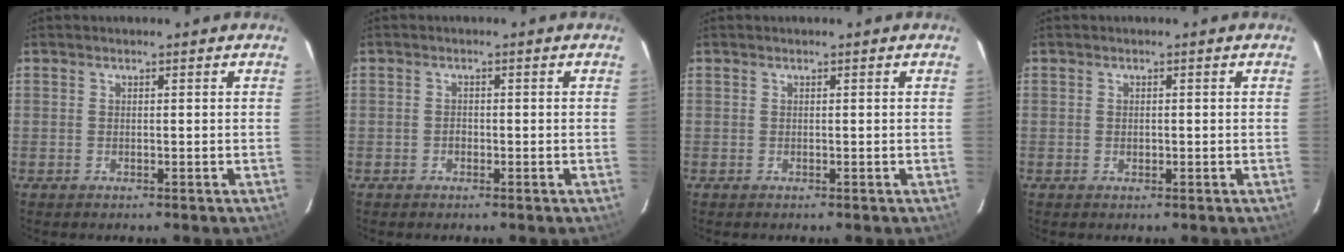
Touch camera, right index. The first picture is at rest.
{"total": 0.9, "force": [-0.5, 0.7, 0.3], "torque": [-0.004, 0.003, -0.008]}
{"total": 0.0}
{"total": 0.9, "force": [-0.2, 0.6, 0.6], "torque": [-0.009, 0.001, -0.002]}